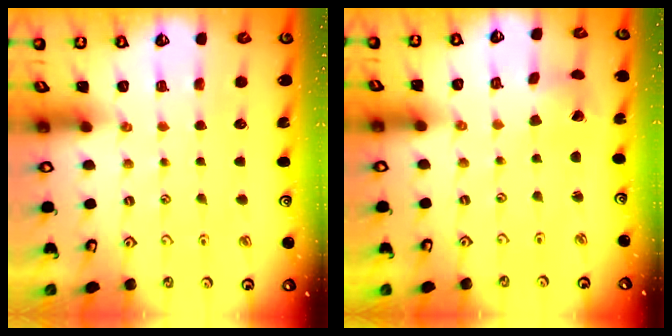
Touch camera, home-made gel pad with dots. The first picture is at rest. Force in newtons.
{"total": 1.2, "press": 1.2, "slide": 0.2}